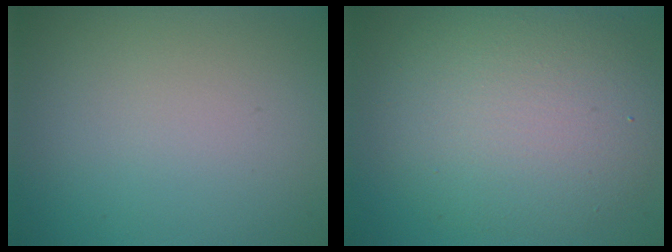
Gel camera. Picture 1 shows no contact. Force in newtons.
{"total": 7.8, "press": 7.8, "slide": 0.2}